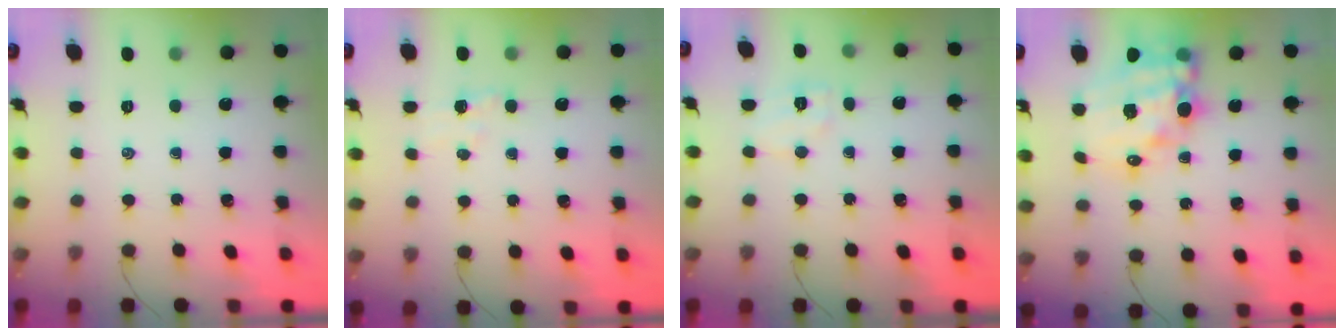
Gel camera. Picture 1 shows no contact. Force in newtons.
{"total": 3.3, "press": 3.1, "slide": 1.2}
{"total": 6.7, "press": 6.6, "slide": 1.1}
{"total": 16.6, "press": 16.1, "slide": 4.1}